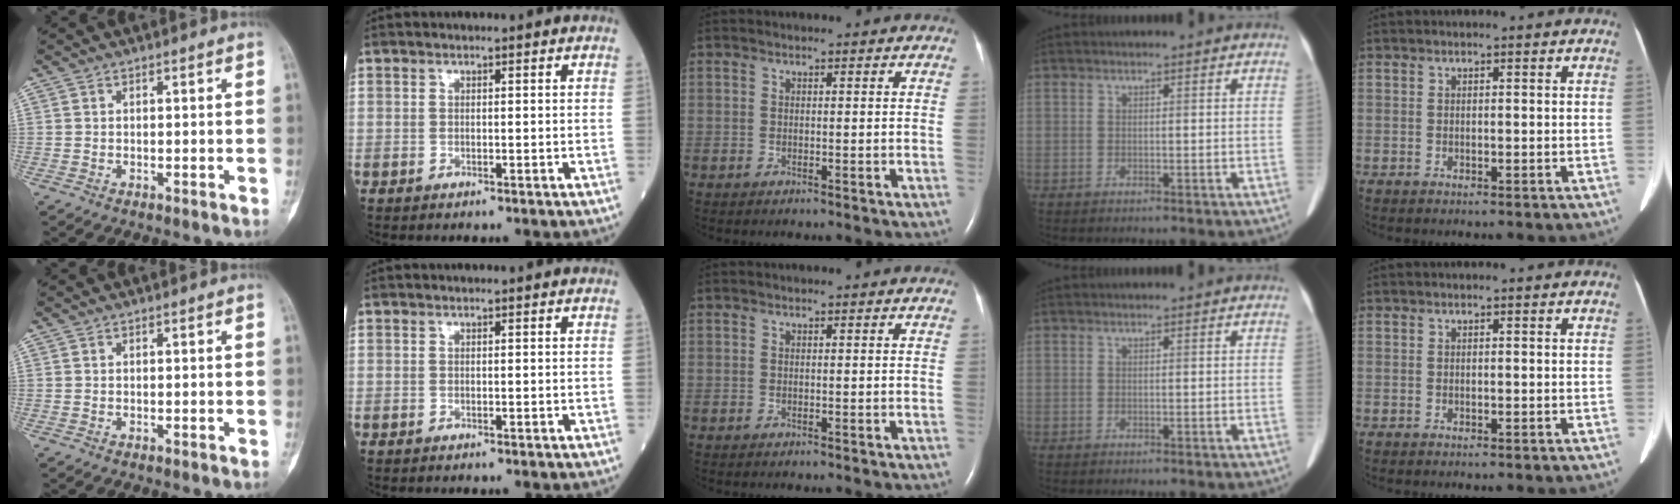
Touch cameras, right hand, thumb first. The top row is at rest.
{}